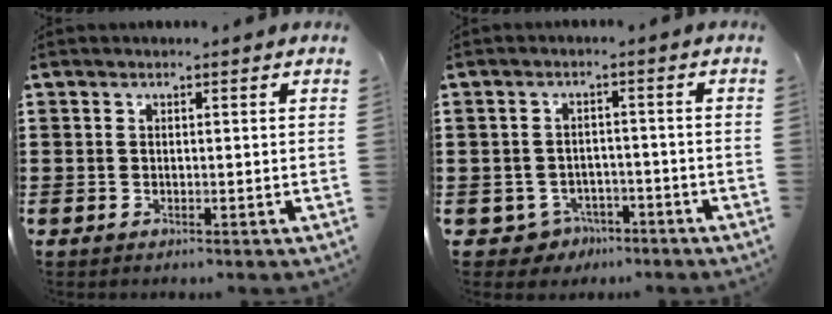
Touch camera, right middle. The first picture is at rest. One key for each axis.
{"total": 2.8, "fx": -2.4, "fy": 1.5, "fz": 0.4, "tx": -0.023, "ty": 0.001, "tz": -0.053}